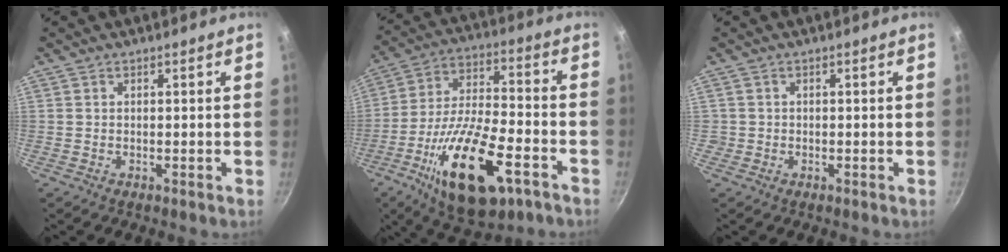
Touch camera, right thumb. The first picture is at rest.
{"total": 22.2, "force": [-10.0, 9.0, 17.7], "torque": [-0.304, 0.026, -0.168]}
{"total": 1.1, "force": [-0.2, 1.1, 0.0], "torque": [0.004, 0.006, -0.003]}